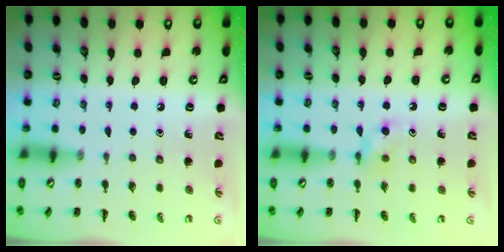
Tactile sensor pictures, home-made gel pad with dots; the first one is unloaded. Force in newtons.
{"total": 3.2, "press": 2.9, "slide": 1.2}